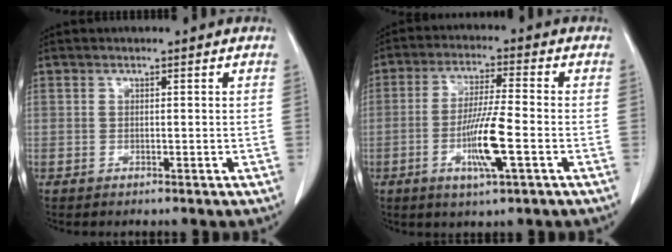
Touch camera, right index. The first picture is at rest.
{"total": 9.2, "force": [-2.9, 0.3, 8.7], "torque": [-0.169, -0.010, -0.056]}